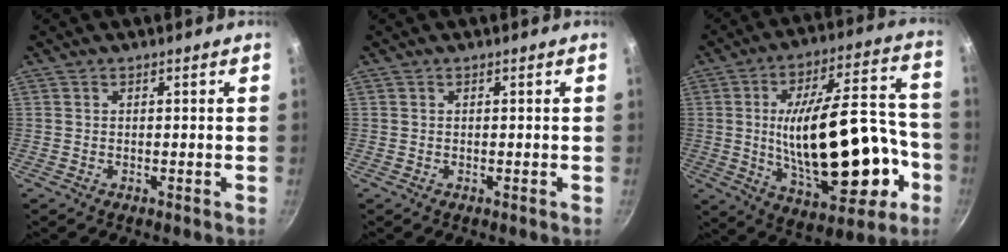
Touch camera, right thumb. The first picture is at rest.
{"total": 0.0}
{"total": 26.6, "force": [-4.7, 12.1, 23.2], "torque": [-0.331, 0.040, -0.046]}